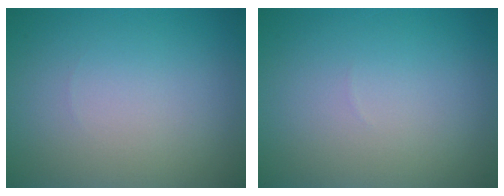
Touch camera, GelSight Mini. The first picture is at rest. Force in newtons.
{"total": 0.0}